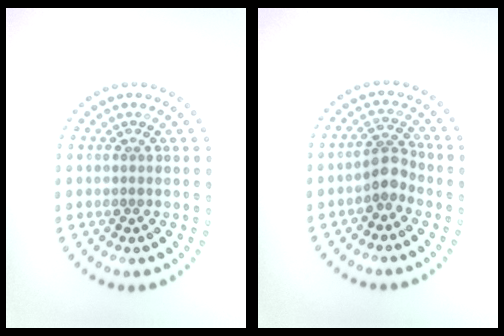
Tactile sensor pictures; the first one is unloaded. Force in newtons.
{"total": 2.3, "press": 1.9, "slide": 1.4}